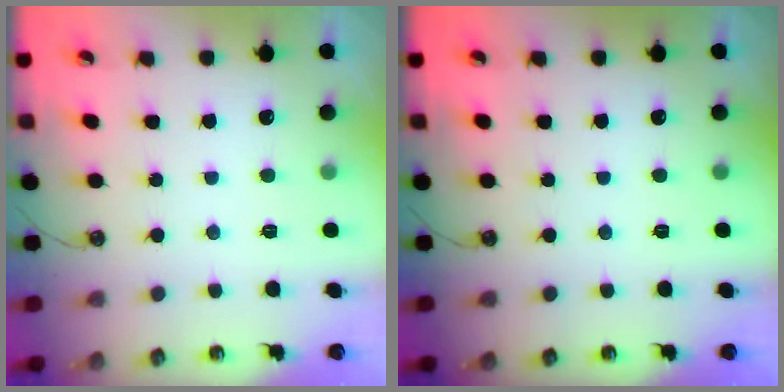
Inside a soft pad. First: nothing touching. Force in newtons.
{"total": 0.0}